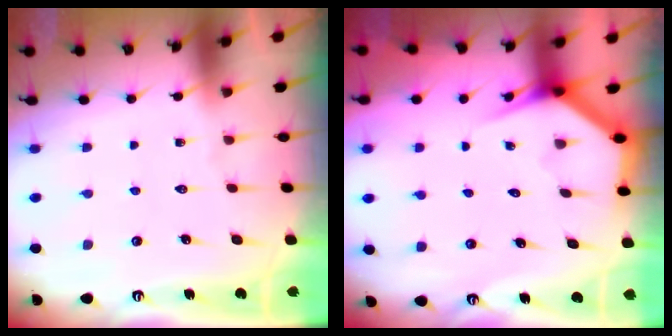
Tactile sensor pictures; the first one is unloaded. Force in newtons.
{"total": 3.4, "press": 3.4, "slide": 0.2}